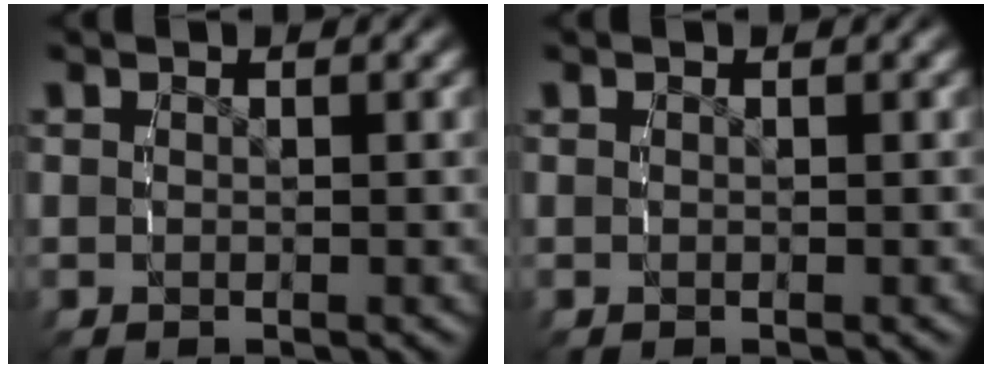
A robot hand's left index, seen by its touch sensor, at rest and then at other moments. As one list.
[{"total": 0.0}]